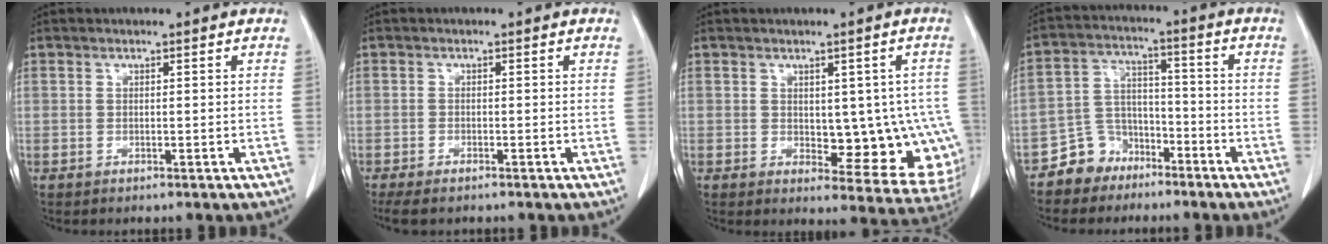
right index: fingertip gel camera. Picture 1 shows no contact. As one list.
[{"total": 4.3, "force": [-3.5, 1.3, 2.2], "torque": [-0.037, -0.011, -0.055]}, {"total": 11.2, "force": [-0.7, 5.4, 9.8], "torque": [-0.093, 0.004, 0.007]}, {"total": 7.0, "force": [-5.2, 4.7, 0.7], "torque": [-0.010, 0.019, -0.095]}]